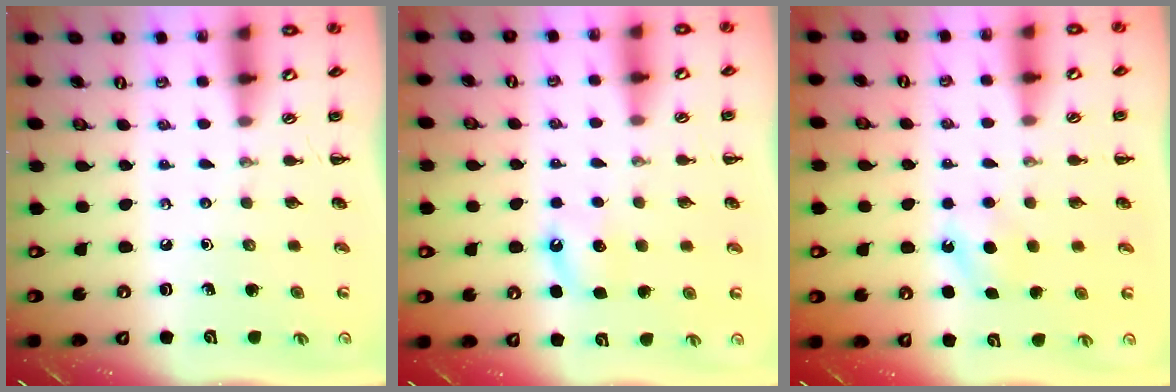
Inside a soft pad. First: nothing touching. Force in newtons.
{"total": 4.2, "press": 4.0, "slide": 1.3}
{"total": 4.9, "press": 4.7, "slide": 1.2}